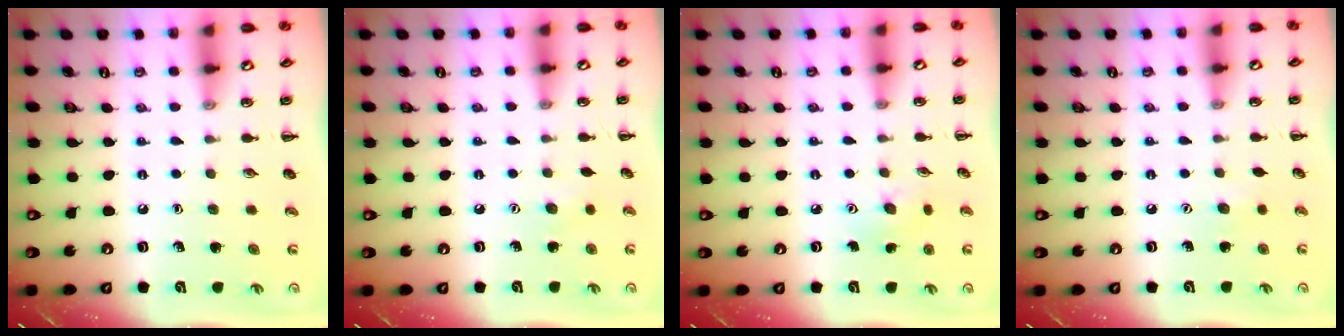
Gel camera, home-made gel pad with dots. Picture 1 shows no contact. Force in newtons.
{"total": 2.9, "press": 2.8, "slide": 0.7}
{"total": 3.7, "press": 3.6, "slide": 0.9}
{"total": 3.5, "press": 3.4, "slide": 0.9}